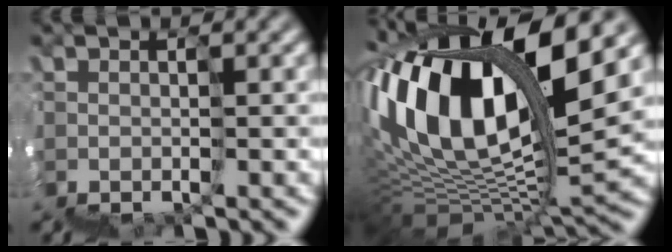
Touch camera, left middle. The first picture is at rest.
{"total": 13.1, "force": [8.4, 4.2, 9.1], "torque": [-0.195, 0.050, 0.140]}